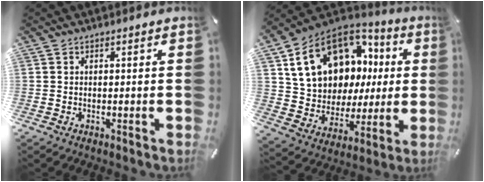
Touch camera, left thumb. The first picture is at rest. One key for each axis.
{"total": 18.8, "fx": 7.8, "fy": 14.1, "fz": 9.6, "tx": -0.169, "ty": -0.039, "tz": 0.163}